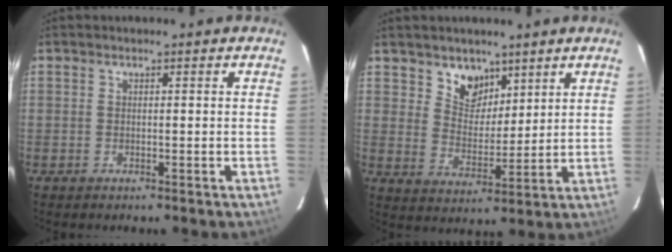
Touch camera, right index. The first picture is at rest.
{"total": 6.8, "force": [4.8, 4.5, 1.9], "torque": [-0.021, -0.006, 0.090]}